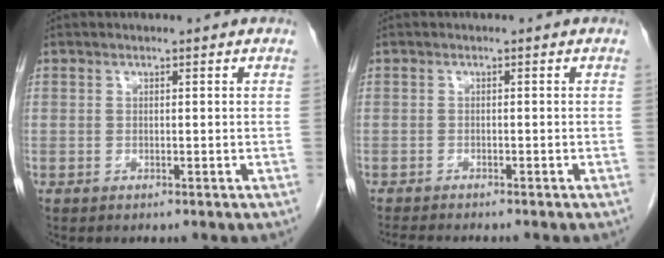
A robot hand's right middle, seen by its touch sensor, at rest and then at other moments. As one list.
[{"total": 4.7, "force": [-4.1, 0.6, 2.2], "torque": [-0.031, -0.011, -0.061]}]